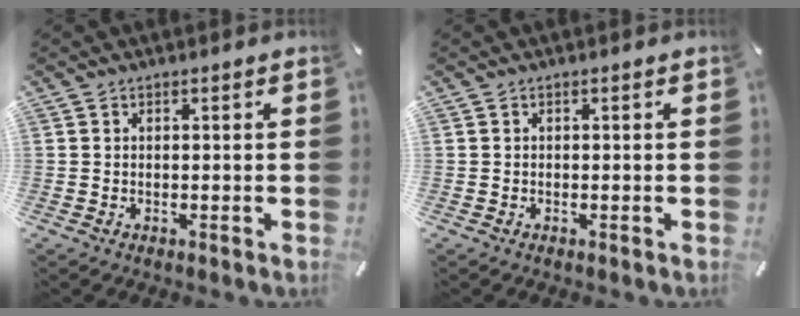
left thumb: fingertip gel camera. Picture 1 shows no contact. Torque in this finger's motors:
{"motor_torque": [0.00, 0.00, 0.01, -0.01, 0.00]}